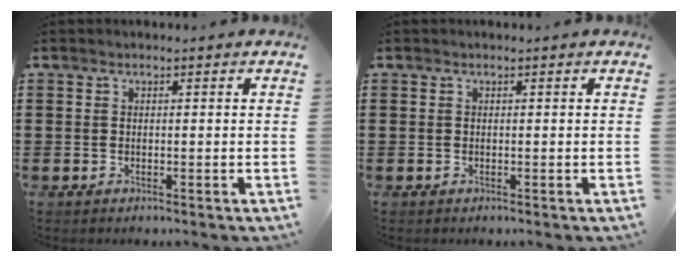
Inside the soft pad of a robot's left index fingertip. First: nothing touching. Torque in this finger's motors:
{"motor_torque": [0.00, 0.00, 0.00, 0.00]}